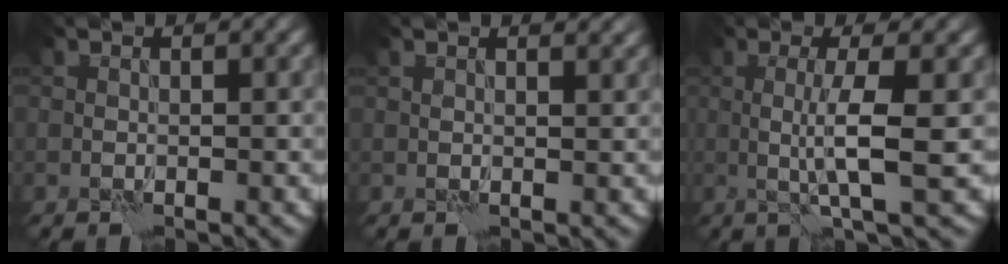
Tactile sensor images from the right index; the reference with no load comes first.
{"total": 1.4, "force": [1.2, 0.2, 0.7], "torque": [-0.011, -0.002, 0.011]}
{"total": 4.4, "force": [-0.1, 0.6, 4.4], "torque": [-0.083, -0.003, -0.004]}